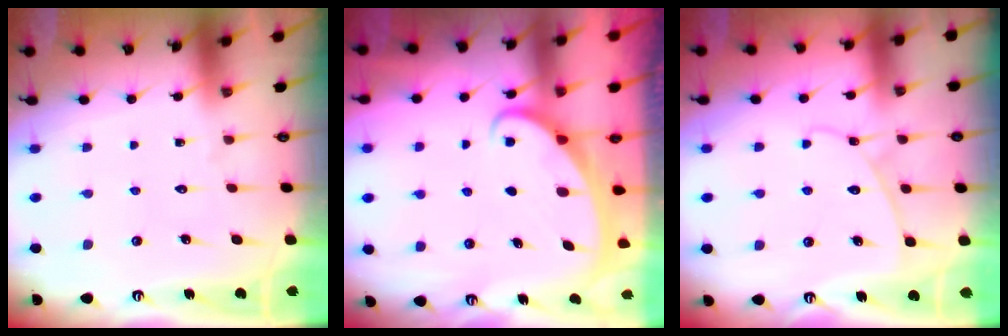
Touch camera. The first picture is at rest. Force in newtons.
{"total": 2.2, "press": 2.2, "slide": 0.3}
{"total": 4.8, "press": 4.8, "slide": 0.4}